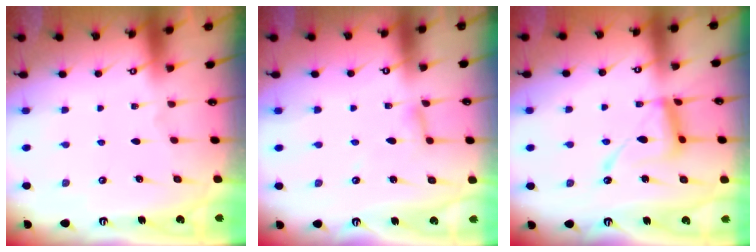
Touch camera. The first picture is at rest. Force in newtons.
{"total": 2.8, "press": 2.8, "slide": 0.2}
{"total": 13.6, "press": 13.6, "slide": 1.2}